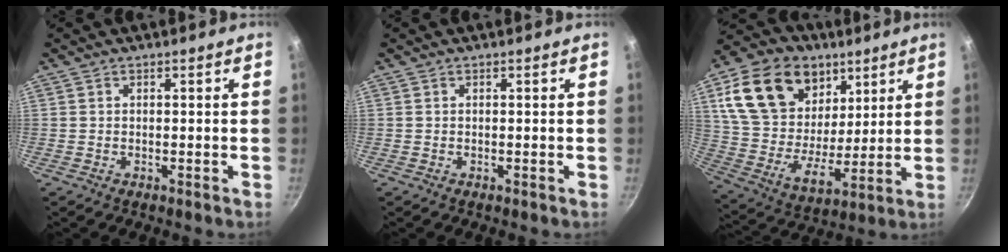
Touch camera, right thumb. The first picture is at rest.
{"total": 0.0}
{"total": 23.7, "force": [10.6, 16.5, 13.4], "torque": [-0.214, -0.037, 0.195]}